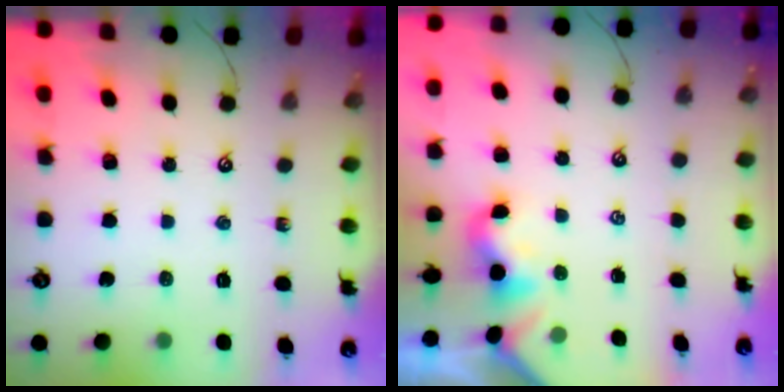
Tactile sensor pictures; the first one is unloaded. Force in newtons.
{"total": 1.8, "press": 1.7, "slide": 0.5}